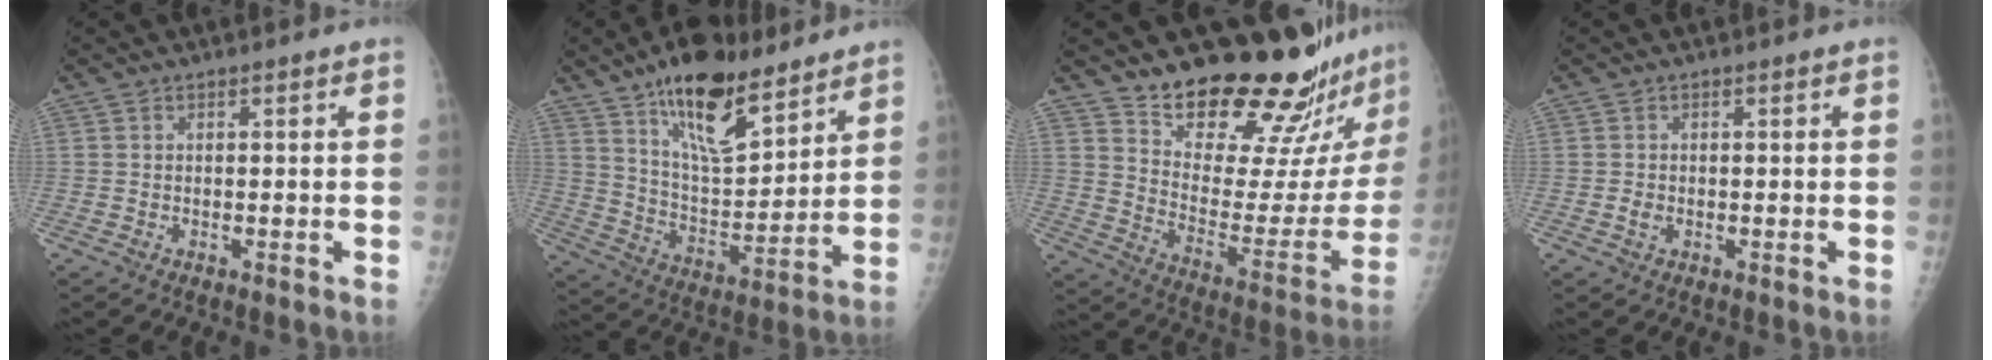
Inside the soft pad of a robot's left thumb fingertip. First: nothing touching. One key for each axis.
{"total": 18.3, "fx": 12.4, "fy": 6.7, "fz": 11.6, "tx": -0.155, "ty": -0.070, "tz": 0.217}
{"total": 24.9, "fx": 21.9, "fy": 5.4, "fz": 10.6, "tx": -0.119, "ty": -0.182, "tz": 0.304}
{"total": 1.3, "fx": -0.2, "fy": 1.0, "fz": 0.7, "tx": -0.012, "ty": 0.000, "tz": -0.003}